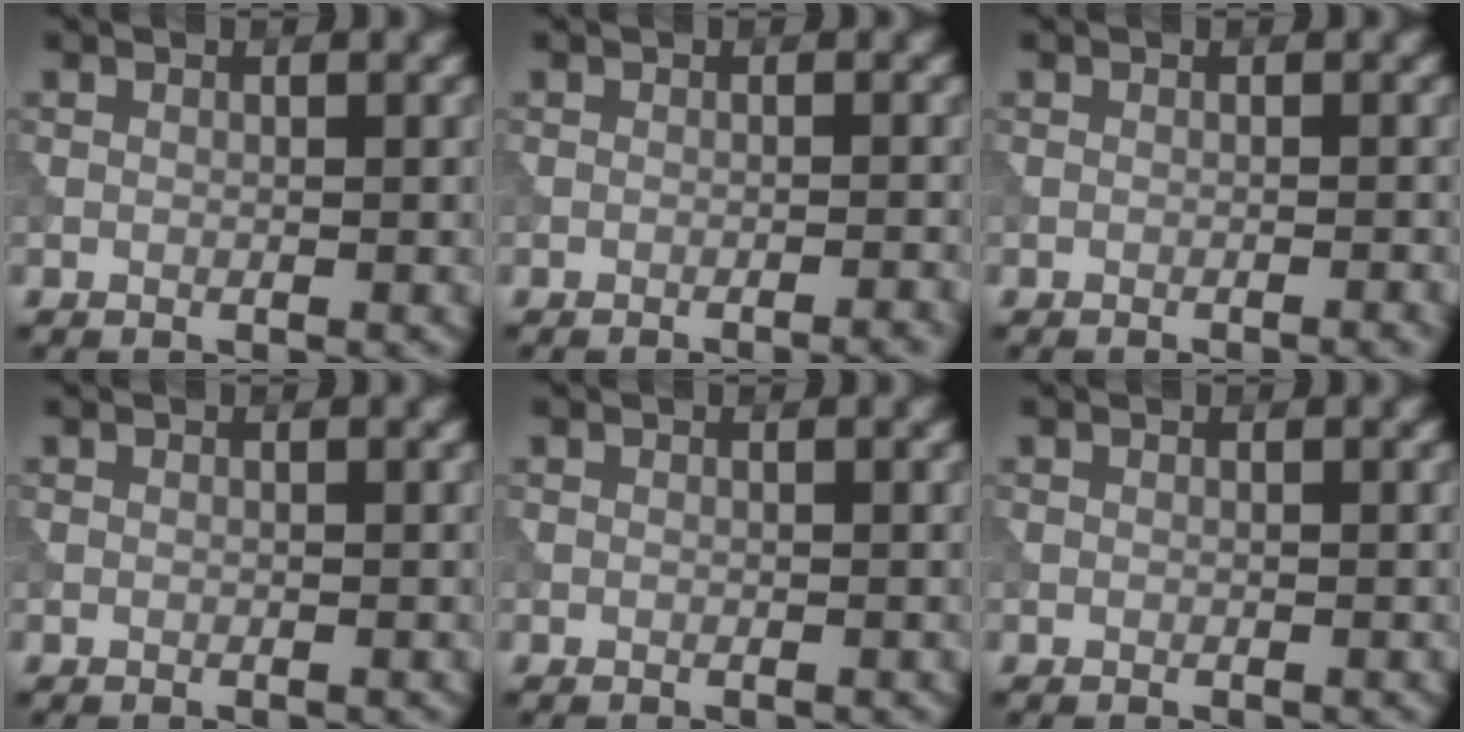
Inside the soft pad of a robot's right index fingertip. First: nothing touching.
{"total": 2.2, "force": [-1.5, 0.4, 1.6], "torque": [-0.016, 0.012, -0.025]}
{"total": 1.4, "force": [-0.8, 0.3, 1.2], "torque": [-0.011, 0.005, -0.012]}
{"total": 0.0}
{"total": 0.0}
{"total": 0.0}